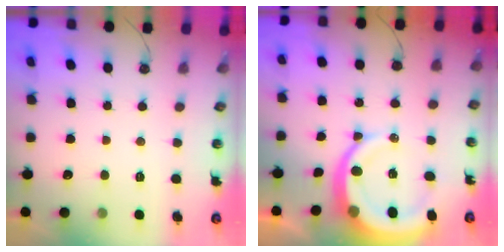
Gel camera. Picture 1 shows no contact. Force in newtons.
{"total": 13.4, "press": 13.3, "slide": 1.5}